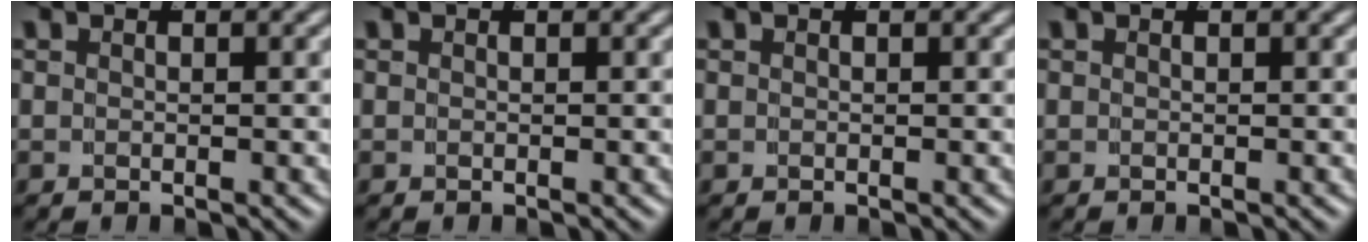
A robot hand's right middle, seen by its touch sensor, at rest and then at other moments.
{"total": 0.0}
{"total": 0.0}
{"total": 0.0}